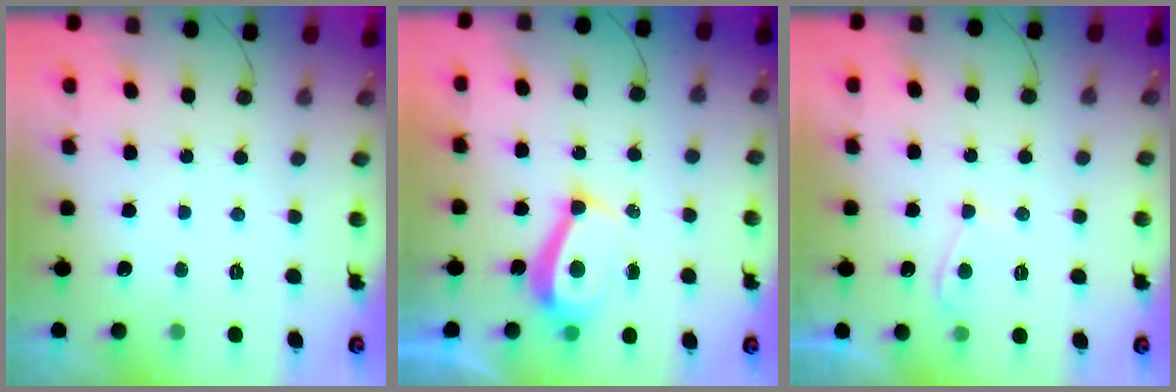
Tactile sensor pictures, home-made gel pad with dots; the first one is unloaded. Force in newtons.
{"total": 7.7, "press": 7.7, "slide": 0.2}
{"total": 4.7, "press": 4.6, "slide": 0.8}